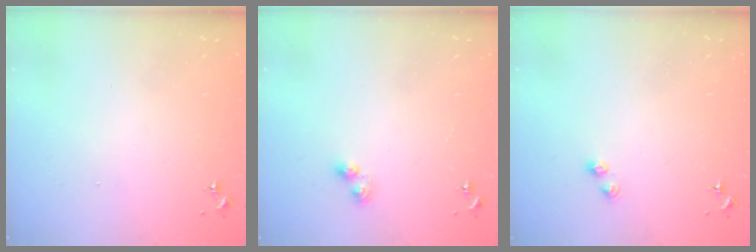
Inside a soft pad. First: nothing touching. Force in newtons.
{"total": 2.8, "press": 2.8, "slide": 0.5}
{"total": 3.6, "press": 3.6, "slide": 0.4}